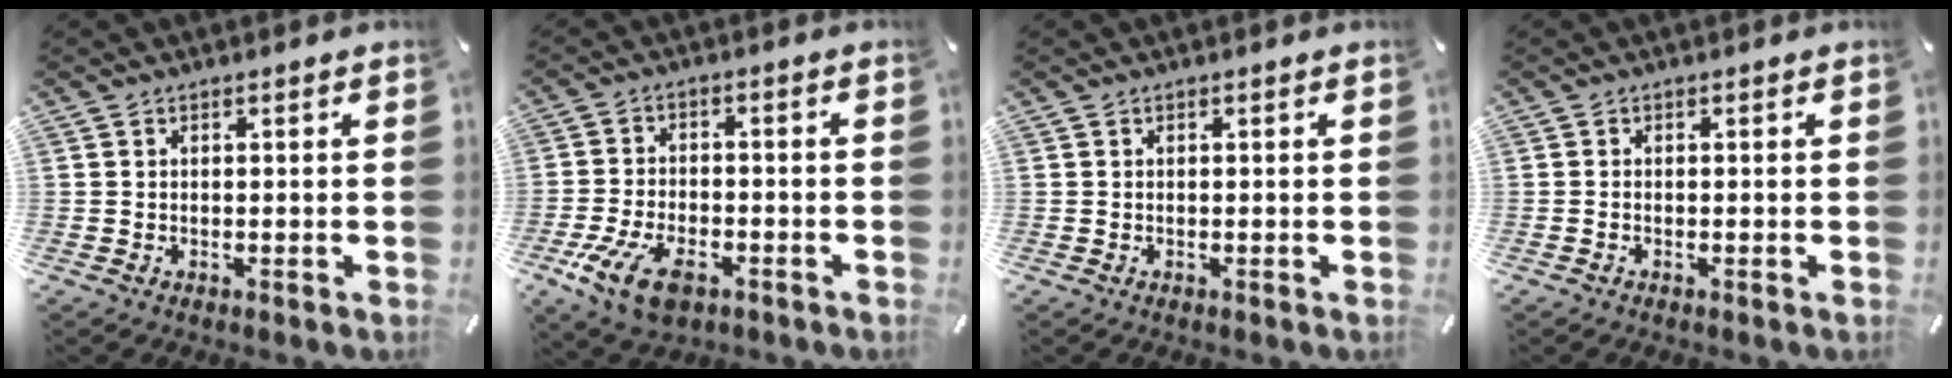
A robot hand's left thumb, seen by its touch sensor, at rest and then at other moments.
{"total": 10.2, "force": [-5.0, 5.8, 6.7], "torque": [-0.151, 0.010, -0.091]}
{"total": 0.0}
{"total": 0.5, "force": [-0.4, 0.1, 0.3], "torque": [-0.009, -0.002, -0.006]}